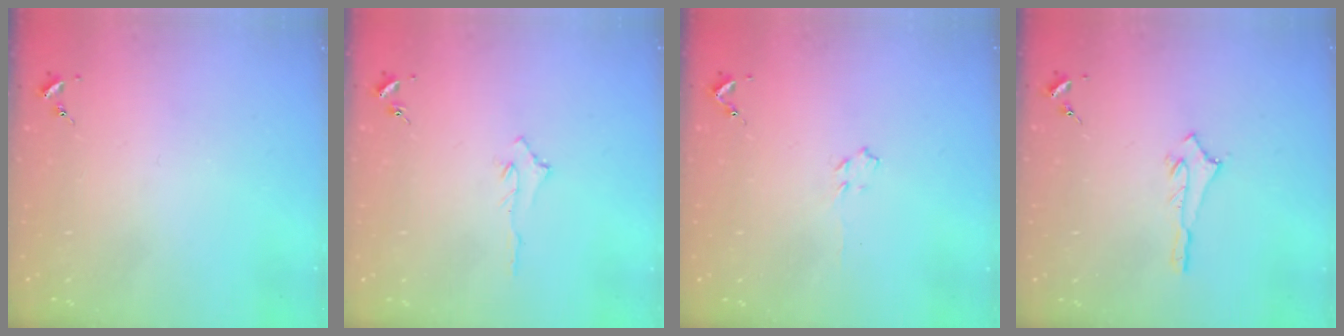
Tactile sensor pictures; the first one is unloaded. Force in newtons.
{"total": 2.9, "press": 2.9, "slide": 0.4}
{"total": 3.9, "press": 3.9, "slide": 0.6}
{"total": 2.9, "press": 2.9, "slide": 0.2}